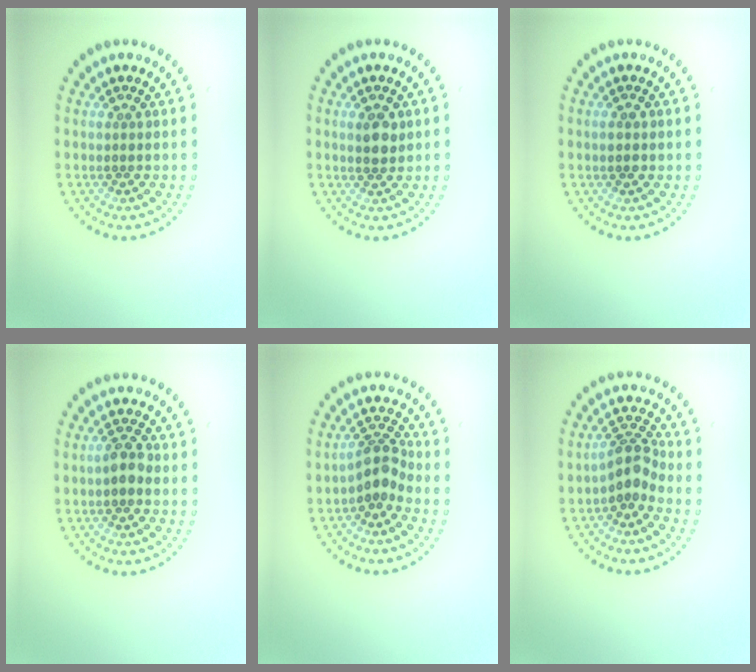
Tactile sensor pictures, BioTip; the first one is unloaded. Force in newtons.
{"total": 1.9, "press": 1.8, "slide": 0.5}
{"total": 1.4, "press": 1.4, "slide": 0.1}
{"total": 2.1, "press": 2.0, "slide": 0.5}
{"total": 2.9, "press": 2.2, "slide": 1.9}
{"total": 2.9, "press": 2.2, "slide": 1.8}